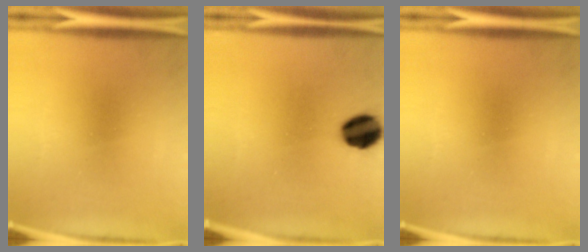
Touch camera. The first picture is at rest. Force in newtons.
{"total": 10.0}
{"total": 0.0}